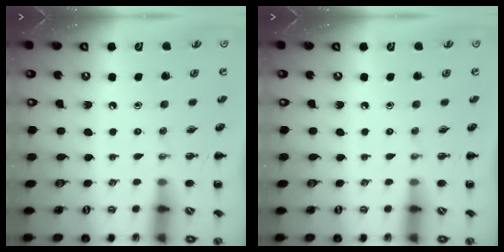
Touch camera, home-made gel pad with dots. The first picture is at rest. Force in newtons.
{"total": 0.0}